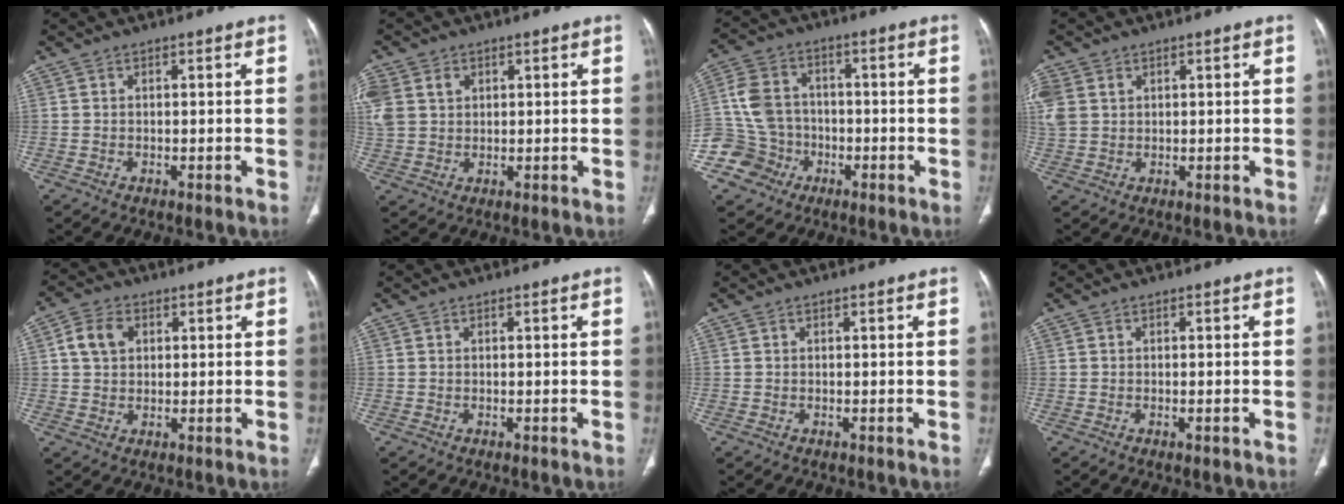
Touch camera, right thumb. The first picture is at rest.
{"total": 9.8, "force": [3.2, 7.7, 5.2], "torque": [-0.137, 0.016, 0.070]}
{"total": 11.0, "force": [-3.9, 10.0, 2.5], "torque": [-0.029, 0.034, -0.066]}
{"total": 7.2, "force": [2.2, 5.7, 3.9], "torque": [-0.116, 0.012, 0.053]}
{"total": 5.8, "force": [1.6, 4.4, 3.4], "torque": [-0.054, 0.006, 0.027]}
{"total": 0.0}
{"total": 0.0}
{"total": 0.6, "force": [-0.3, 0.1, 0.6], "torque": [-0.009, -0.002, -0.004]}